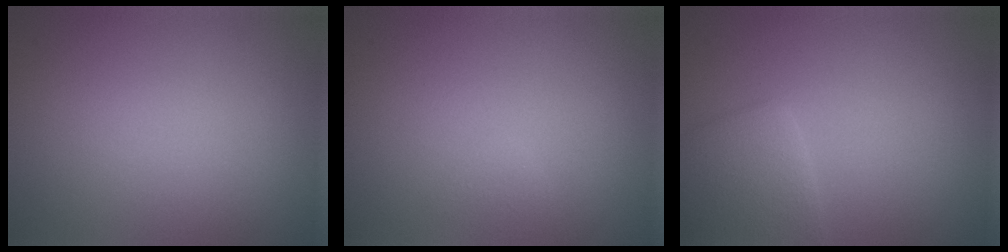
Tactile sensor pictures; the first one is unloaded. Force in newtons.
{"total": 0.7, "press": 0.7, "slide": 0.0}
{"total": 2.9, "press": 2.9, "slide": 0.1}